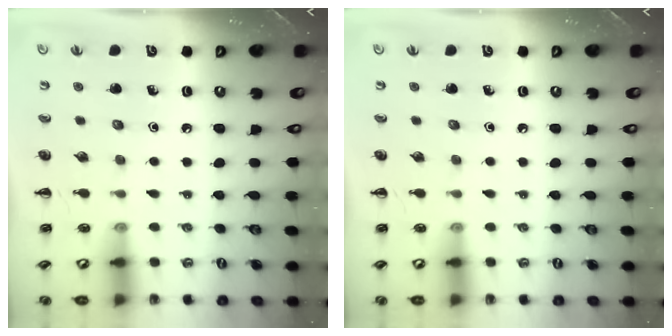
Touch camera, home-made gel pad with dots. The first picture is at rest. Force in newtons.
{"total": 0.0}